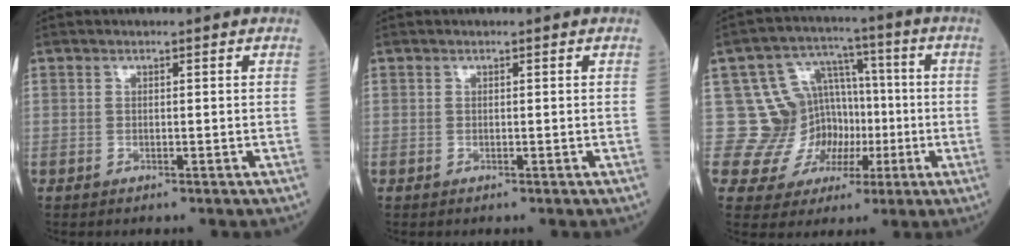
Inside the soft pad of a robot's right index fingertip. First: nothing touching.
{"total": 0.0}
{"total": 11.1, "force": [-0.7, 10.8, 2.1], "torque": [-0.020, 0.052, 0.002]}